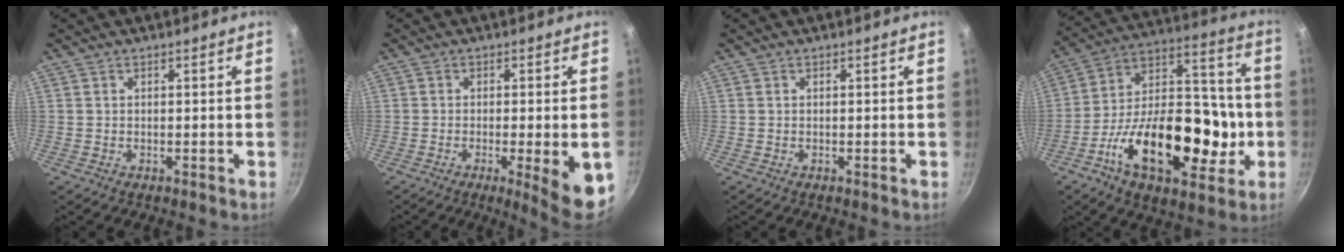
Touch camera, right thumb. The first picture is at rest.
{"total": 9.7, "force": [-2.8, 1.7, 9.1], "torque": [-0.110, 0.000, -0.033]}
{"total": 0.0}
{"total": 28.1, "force": [-7.5, 15.7, 22.1], "torque": [-0.313, 0.045, -0.119]}